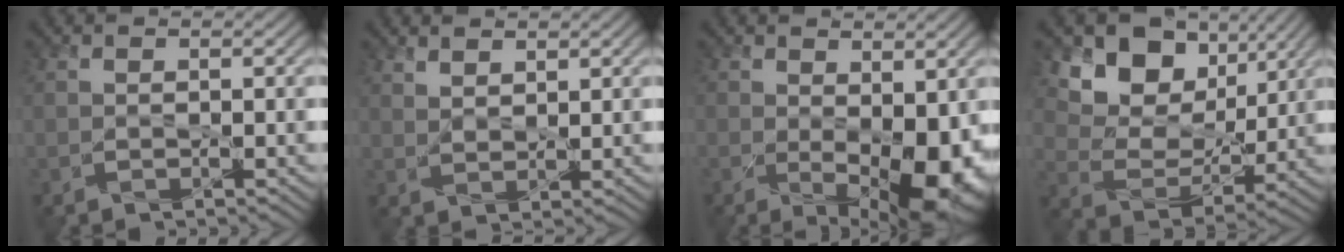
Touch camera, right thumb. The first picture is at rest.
{"total": 2.4, "force": [2.1, 0.7, 1.0], "torque": [-0.024, 0.000, 0.046]}
{"total": 8.9, "force": [-1.3, 4.8, 7.4], "torque": [-0.105, -0.029, -0.008]}
{"total": 13.4, "force": [6.9, 9.1, 7.0], "torque": [-0.173, 0.035, 0.120]}